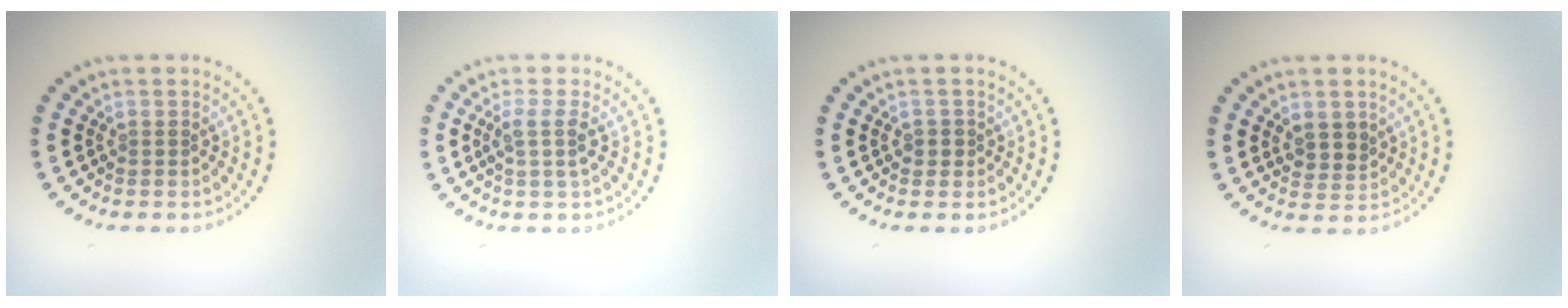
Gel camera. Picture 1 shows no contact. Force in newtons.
{"total": 2.0, "press": 1.6, "slide": 1.2}
{"total": 1.0, "press": 0.9, "slide": 0.4}
{"total": 2.2, "press": 2.0, "slide": 1.0}